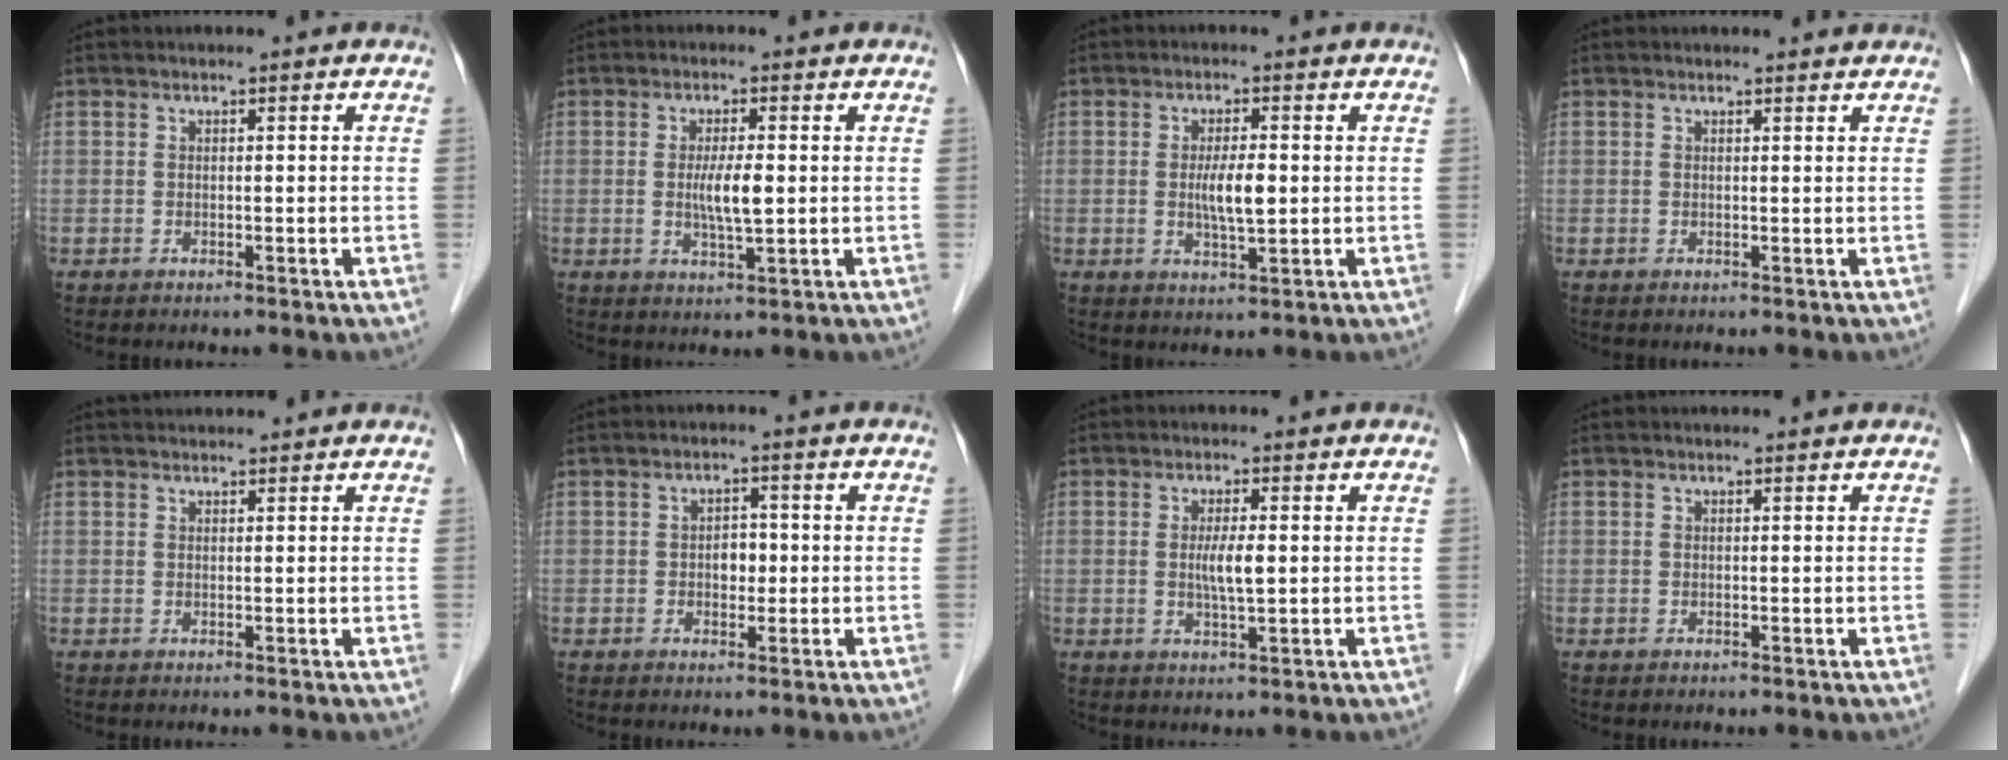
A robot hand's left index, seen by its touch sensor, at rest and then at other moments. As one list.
[{"total": 4.3, "force": [-0.1, 0.5, 4.3], "torque": [-0.081, -0.009, 0.000]}, {"total": 4.5, "force": [-0.1, 0.8, 4.4], "torque": [-0.083, -0.008, -0.001]}, {"total": 1.6, "force": [1.6, 0.2, 0.2], "torque": [-0.010, -0.001, 0.016]}, {"total": 3.6, "force": [3.5, 0.4, 0.8], "torque": [-0.010, 0.032, 0.050]}, {"total": 2.5, "force": [-0.4, 1.6, 1.8], "torque": [-0.025, 0.003, -0.004]}, {"total": 3.4, "force": [0.0, 0.3, 3.4], "torque": [-0.065, -0.007, 0.003]}, {"total": 1.1, "force": [1.1, 0.2, 0.2], "torque": [-0.010, 0.009, 0.012]}]